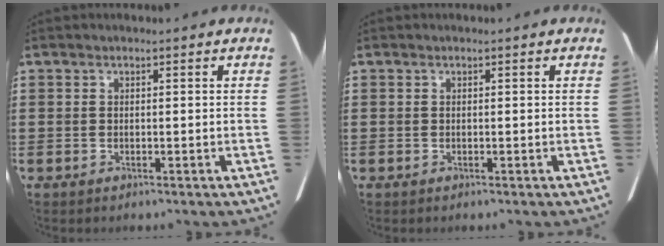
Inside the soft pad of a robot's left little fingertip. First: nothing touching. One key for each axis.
{"total": 0.0}